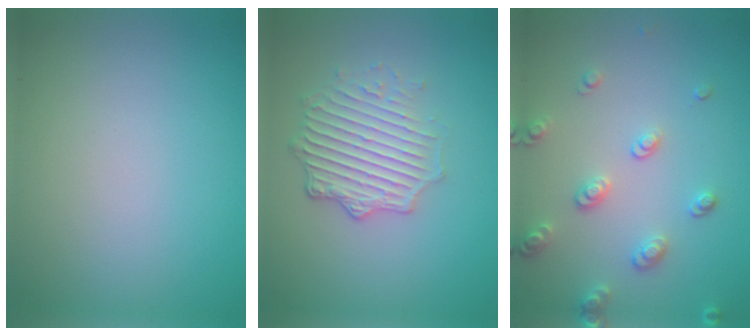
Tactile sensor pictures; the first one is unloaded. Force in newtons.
{"total": 4.8, "press": 3.6, "slide": 3.2}
{"total": 2.6, "press": 2.6, "slide": 0.6}